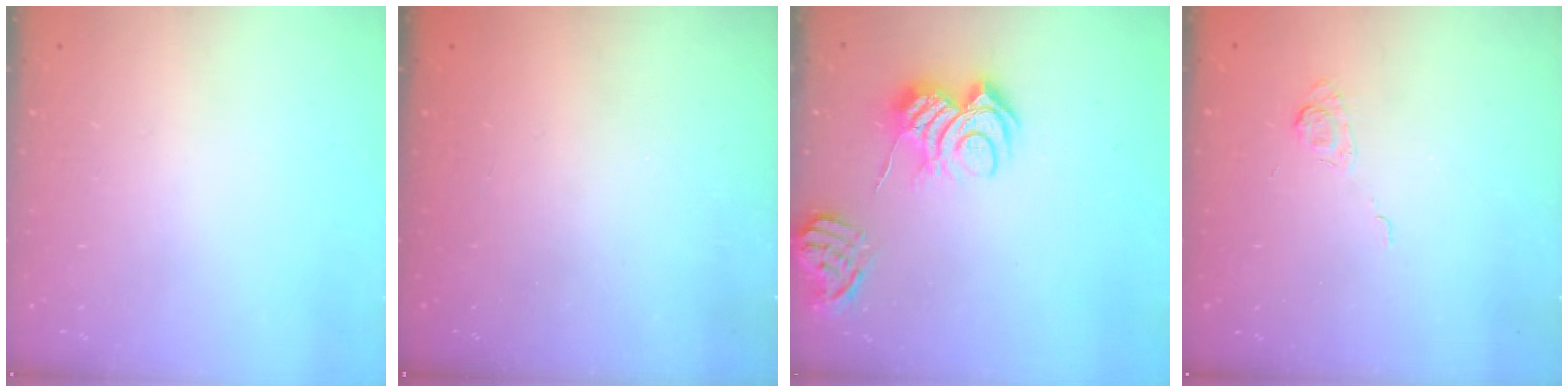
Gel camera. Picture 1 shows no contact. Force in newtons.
{"total": 2.3, "press": 2.2, "slide": 0.7}
{"total": 9.6, "press": 9.5, "slide": 1.4}
{"total": 3.7, "press": 3.4, "slide": 1.5}